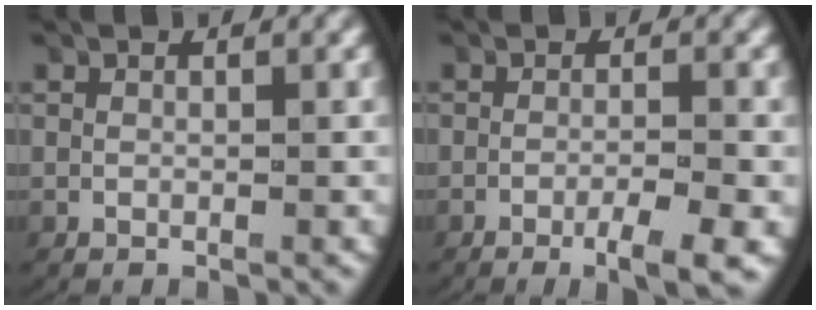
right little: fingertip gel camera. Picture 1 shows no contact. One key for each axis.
{"total": 4.0, "fx": -2.4, "fy": 0.6, "fz": 3.1, "tx": -0.042, "ty": -0.001, "tz": -0.044}